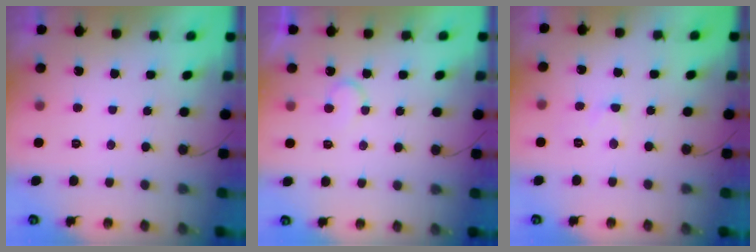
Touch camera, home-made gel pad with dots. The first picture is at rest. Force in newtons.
{"total": 6.0, "press": 6.0, "slide": 0.5}
{"total": 3.3, "press": 3.3, "slide": 0.4}